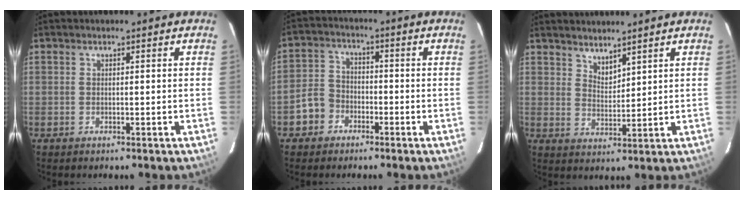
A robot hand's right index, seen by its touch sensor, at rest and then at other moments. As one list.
[{"total": 6.0, "force": [-3.4, 4.8, 1.3], "torque": [-0.035, 0.019, -0.058]}, {"total": 4.0, "force": [3.6, 1.0, 1.4], "torque": [-0.020, -0.005, 0.063]}]